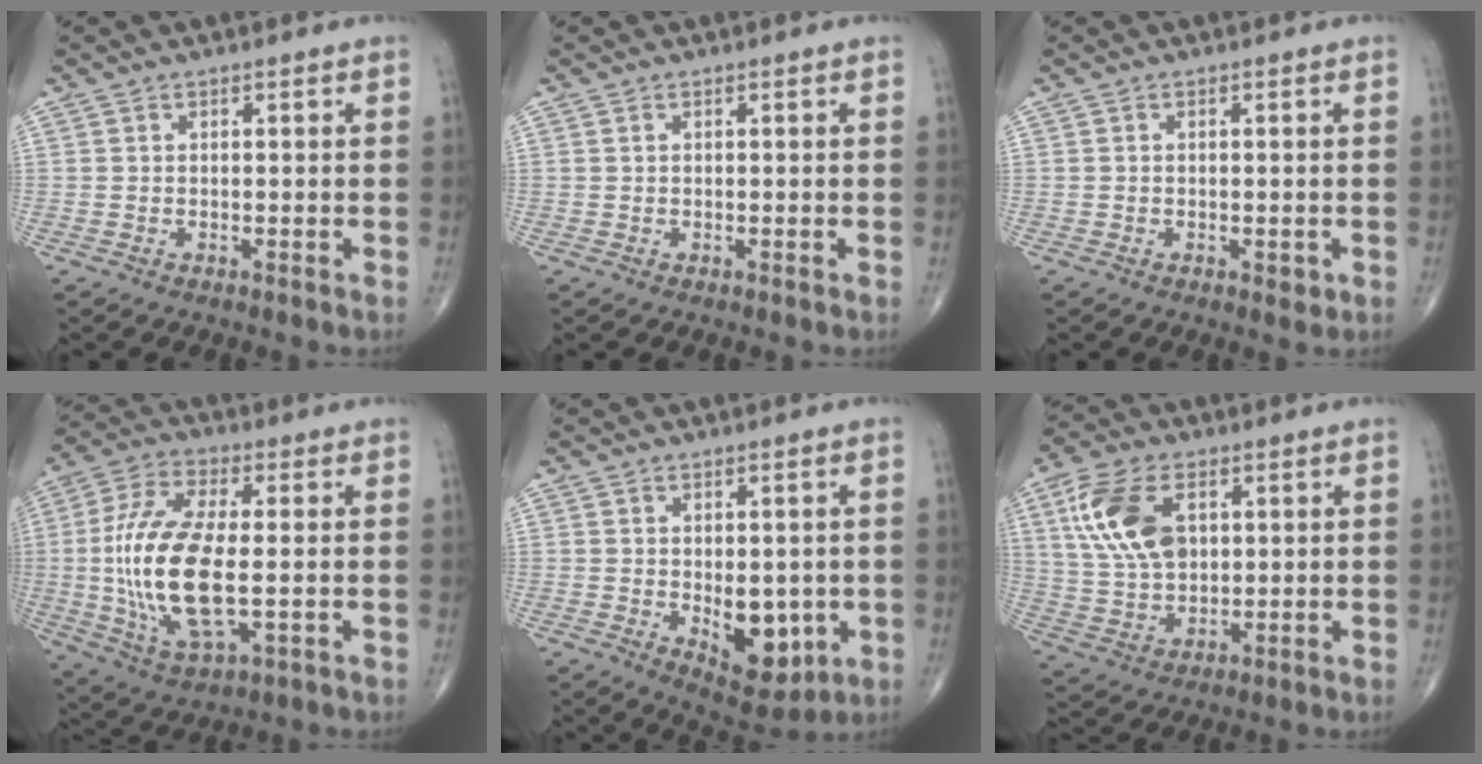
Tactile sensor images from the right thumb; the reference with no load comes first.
{"total": 0.0}
{"total": 1.5, "force": [-0.5, 0.7, 1.2], "torque": [-0.011, -0.003, -0.006]}
{"total": 18.9, "force": [-1.1, 7.8, 17.2], "torque": [-0.357, -0.004, -0.015]}
{"total": 10.0, "force": [-1.8, 5.5, 8.1], "torque": [-0.077, -0.016, -0.010]}
{"total": 13.8, "force": [4.2, 8.4, 10.1], "torque": [-0.192, -0.005, 0.086]}